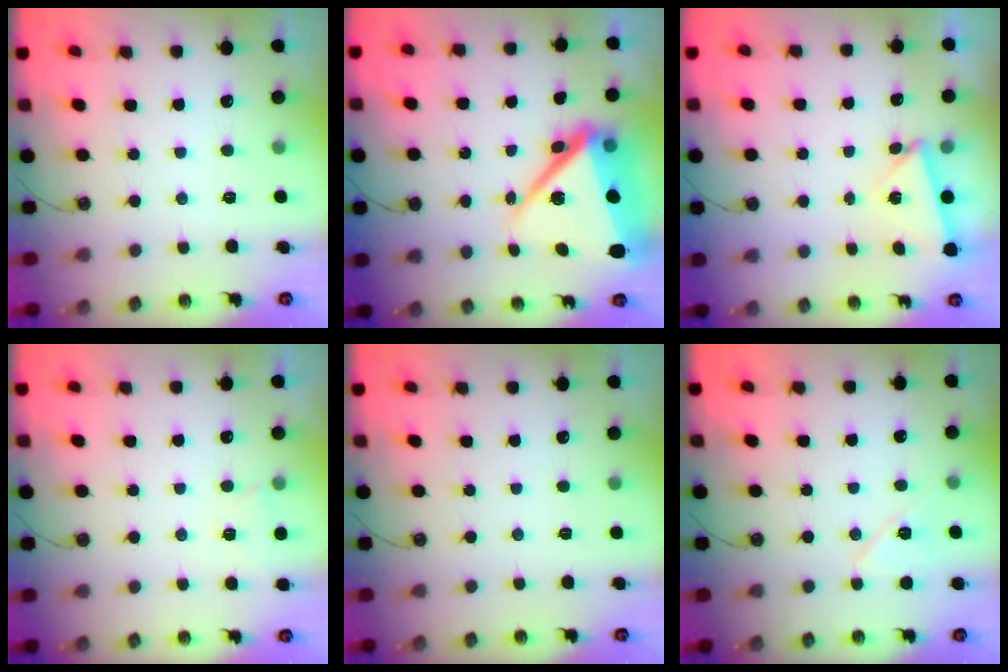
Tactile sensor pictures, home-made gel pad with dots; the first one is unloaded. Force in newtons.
{"total": 19.4, "press": 19.2, "slide": 2.3}
{"total": 3.4, "press": 3.2, "slide": 0.9}
{"total": 3.9, "press": 3.7, "slide": 1.0}
{"total": 0.0}
{"total": 8.2, "press": 7.7, "slide": 2.8}